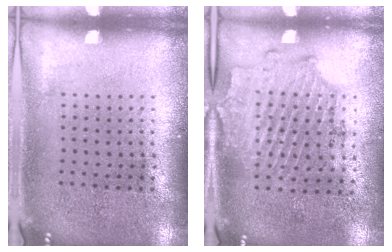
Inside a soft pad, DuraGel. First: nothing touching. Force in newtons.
{"total": 1.7, "press": 1.4, "slide": 0.9}